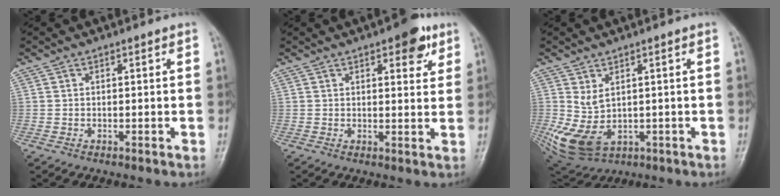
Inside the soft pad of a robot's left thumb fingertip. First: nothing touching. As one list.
[{"total": 5.8, "force": [3.3, 2.4, 4.2], "torque": [-0.033, -0.012, 0.035]}, {"total": 8.4, "force": [0.3, 5.6, 6.3], "torque": [-0.120, -0.009, 0.030]}]